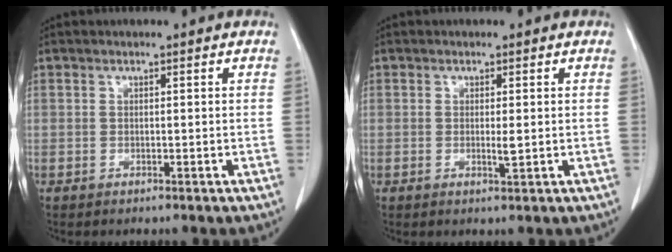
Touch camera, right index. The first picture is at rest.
{"total": 1.4, "force": [0.0, 0.1, 1.4], "torque": [-0.026, -0.004, 0.000]}